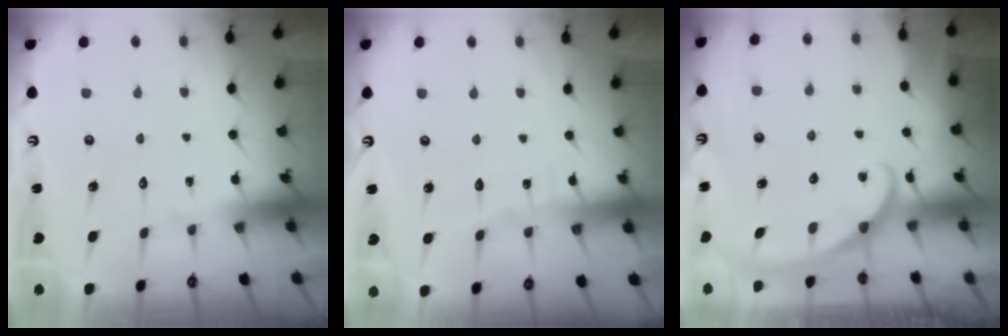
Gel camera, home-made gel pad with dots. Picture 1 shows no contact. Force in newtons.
{"total": 2.9, "press": 2.8, "slide": 0.4}
{"total": 2.9, "press": 2.9, "slide": 0.2}